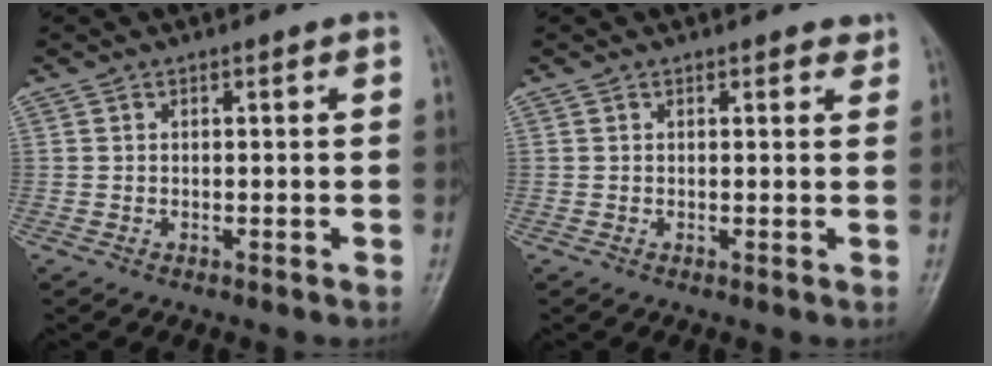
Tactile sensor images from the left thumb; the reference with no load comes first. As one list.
[{"total": 1.5, "force": [1.2, 0.7, 0.4], "torque": [0.008, -0.005, 0.010]}]